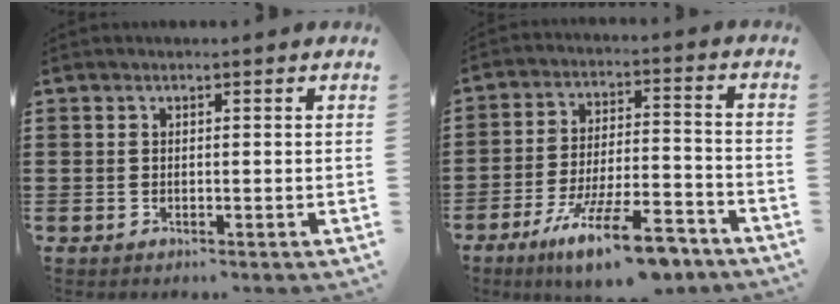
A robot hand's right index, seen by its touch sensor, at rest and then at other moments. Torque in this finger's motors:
{"motor_torque": [2.14, 0.00, 1.05, 0.14]}